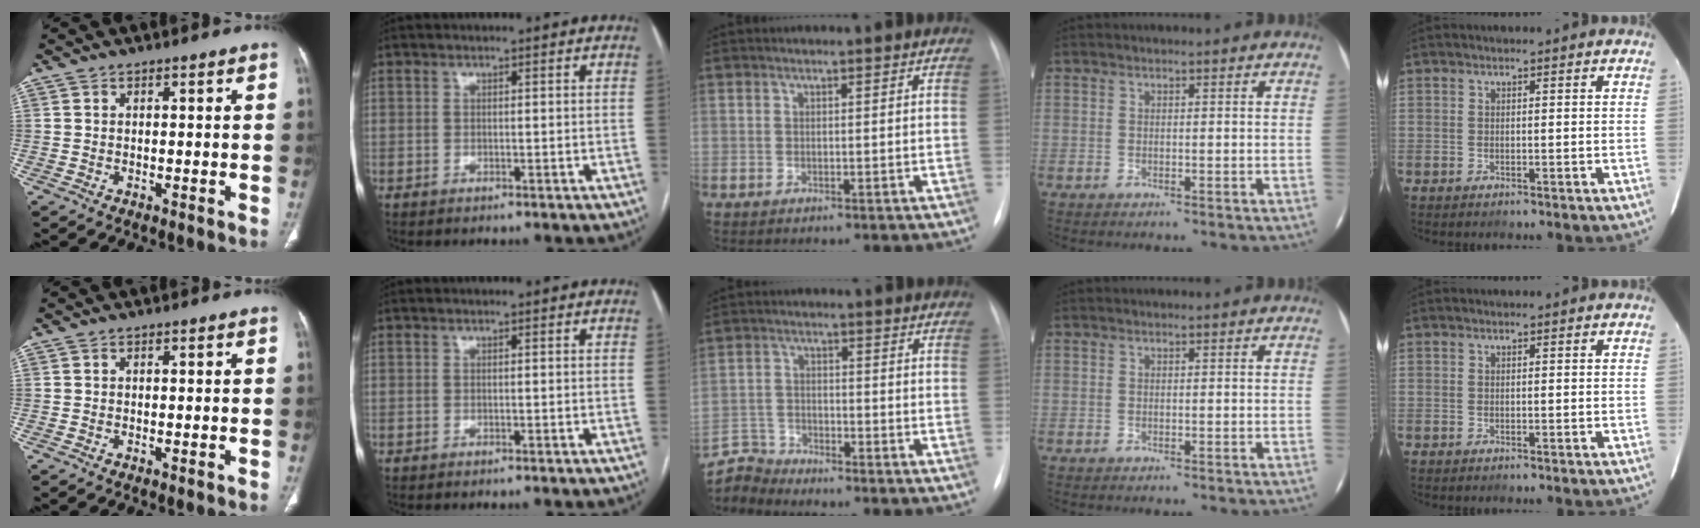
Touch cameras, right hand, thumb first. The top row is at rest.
{"middle": {"total": 5.4, "force": [-5.3, 0.3, -1.2], "torque": [0.022, 0.001, -0.104]}}